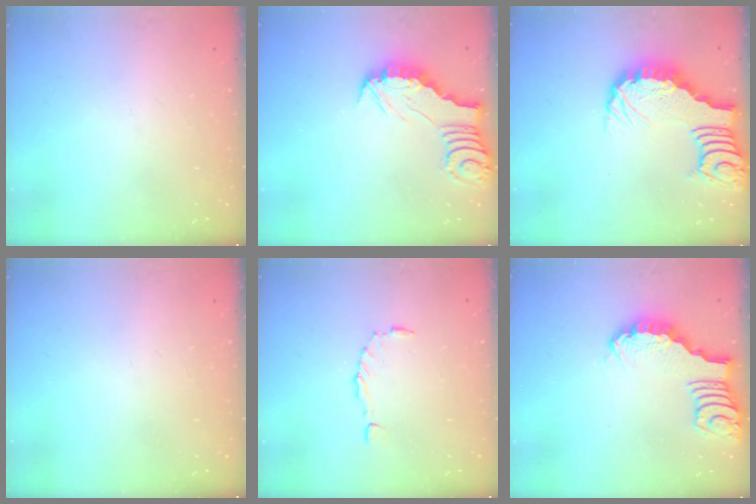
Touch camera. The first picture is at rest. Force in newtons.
{"total": 2.4, "press": 2.4, "slide": 0.2}
{"total": 5.6, "press": 5.6, "slide": 0.8}
{"total": 0.0}
{"total": 1.9, "press": 1.9, "slide": 0.3}
{"total": 2.8, "press": 2.7, "slide": 0.4}